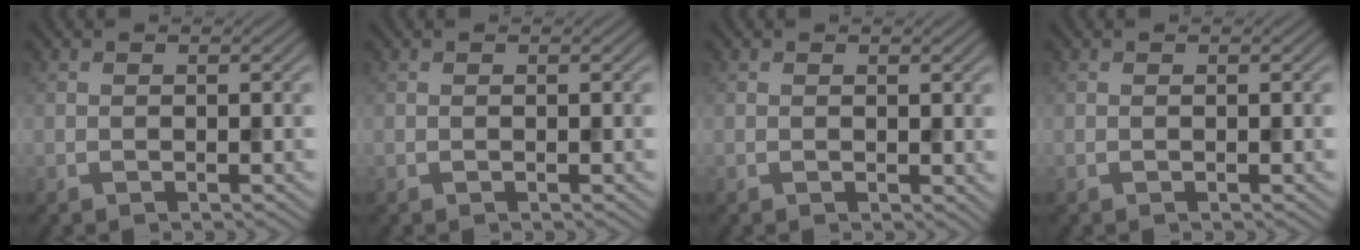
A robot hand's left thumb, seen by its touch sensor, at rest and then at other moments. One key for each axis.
{"total": 0.0}
{"total": 0.6, "fx": 0.3, "fy": 0.4, "fz": 0.3, "tx": 0.000, "ty": -0.003, "tz": 0.005}
{"total": 0.0}